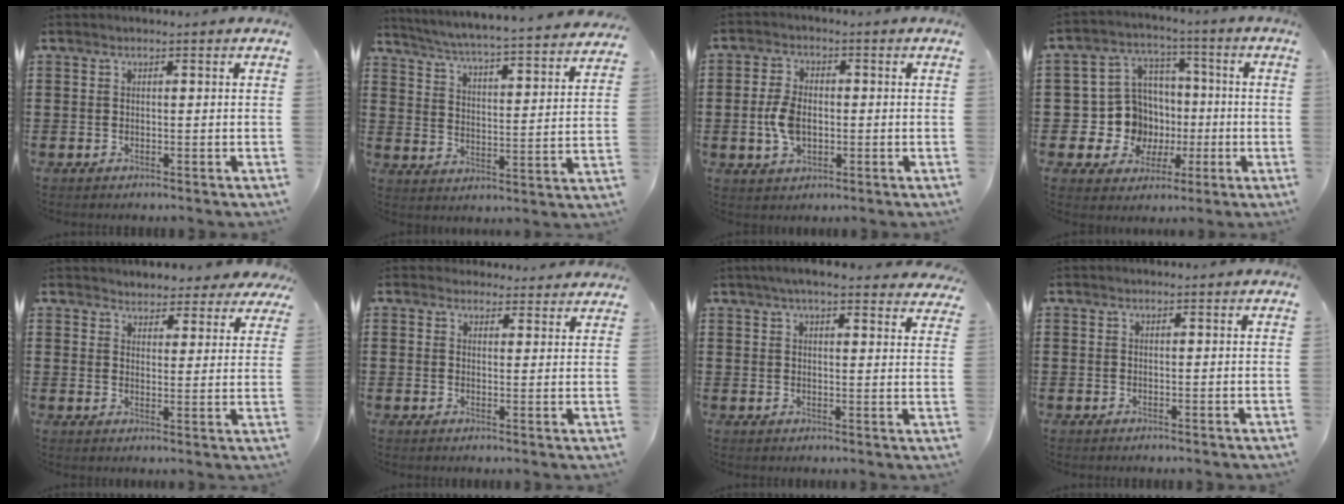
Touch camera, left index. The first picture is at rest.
{"total": 4.3, "force": [4.0, -0.9, 1.3], "torque": [-0.047, -0.039, 0.059]}
{"total": 5.5, "force": [-0.5, 3.3, 4.4], "torque": [-0.111, -0.003, -0.016]}
{"total": 10.5, "force": [-0.5, 10.0, 3.1], "torque": [-0.107, 0.001, 0.002]}
{"total": 3.8, "force": [3.8, 0.6, -0.2], "torque": [-0.018, -0.016, 0.066]}
{"total": 3.1, "force": [2.9, 1.1, 0.3], "torque": [-0.006, -0.008, 0.055]}
{"total": 4.8, "force": [4.3, 0.3, 2.2], "torque": [-0.055, -0.005, 0.079]}
{"total": 0.0}